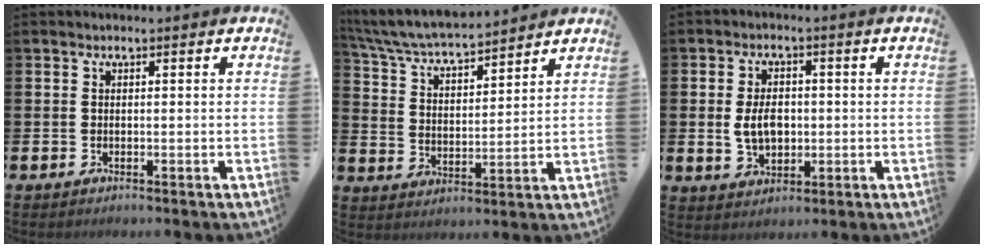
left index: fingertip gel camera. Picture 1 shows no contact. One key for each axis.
{"total": 6.1, "fx": 5.9, "fy": 0.8, "fz": 1.6, "tx": -0.063, "ty": -0.042, "tz": 0.100}
{"total": 4.9, "fx": 0.1, "fy": 3.3, "fz": 3.6, "tx": -0.055, "ty": 0.004, "tz": -0.005}